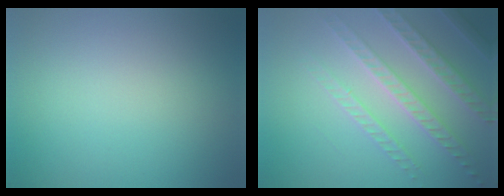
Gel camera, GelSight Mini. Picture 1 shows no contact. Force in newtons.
{"total": 4.2, "press": 4.1, "slide": 0.9}